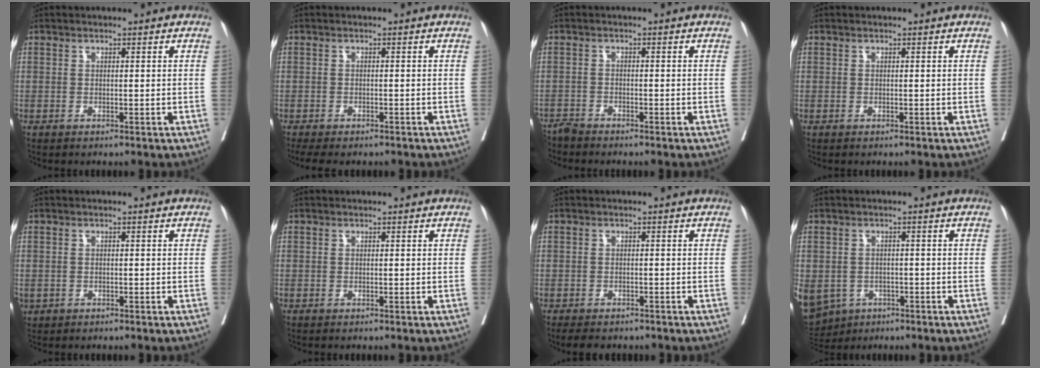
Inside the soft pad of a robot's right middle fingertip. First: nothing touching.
{"total": 7.0, "force": [-6.0, 2.1, 3.1], "torque": [-0.043, -0.005, -0.084]}
{"total": 2.0, "force": [-2.0, -0.1, -0.1], "torque": [0.003, -0.008, -0.040]}
{"total": 0.0}
{"total": 1.0, "force": [-0.4, 0.8, 0.4], "torque": [-0.015, 0.001, 0.001]}
{"total": 0.0}
{"total": 5.1, "force": [-4.2, 2.3, 1.6], "torque": [-0.023, -0.004, -0.055]}
{"total": 18.0, "force": [-7.7, 14.6, 7.1], "torque": [-0.245, -0.013, -0.100]}